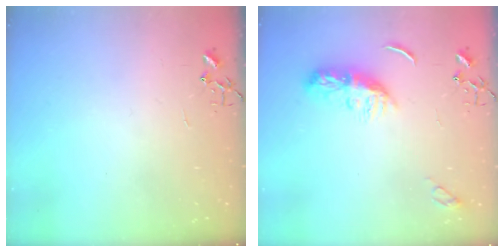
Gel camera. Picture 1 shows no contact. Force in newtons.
{"total": 8.9, "press": 8.9, "slide": 0.6}